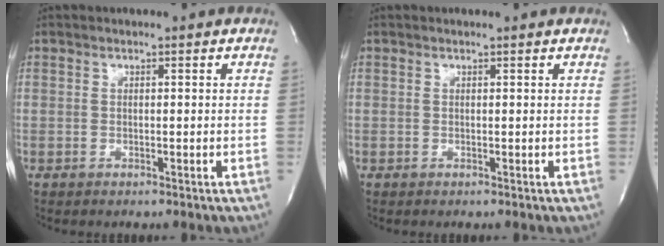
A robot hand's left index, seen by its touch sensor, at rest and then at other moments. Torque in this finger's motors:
{"motor_torque": [0.11, -0.07, -0.05, -0.01]}